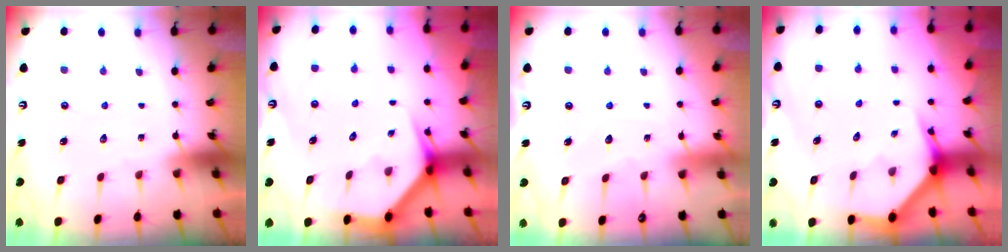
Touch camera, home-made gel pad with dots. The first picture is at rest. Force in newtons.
{"total": 3.4, "press": 3.4, "slide": 0.3}
{"total": 3.6, "press": 3.6, "slide": 0.3}
{"total": 3.8, "press": 3.8, "slide": 0.2}